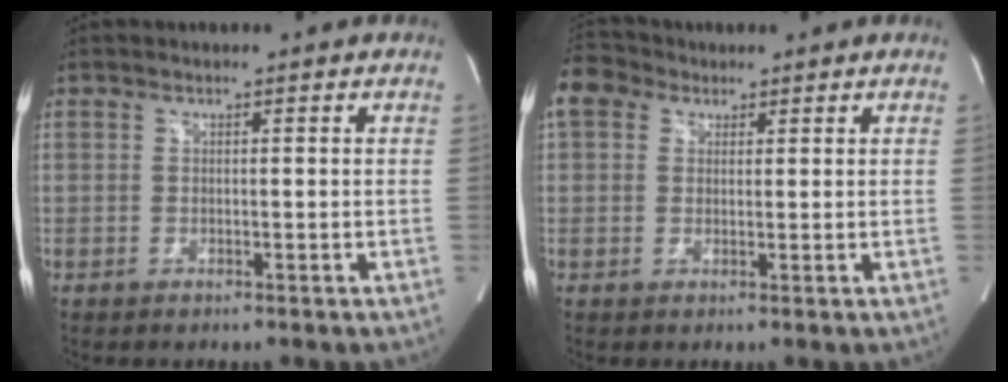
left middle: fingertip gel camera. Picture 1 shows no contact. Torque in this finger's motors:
{"motor_torque": [0.43, -0.40, 0.37, 0.04]}